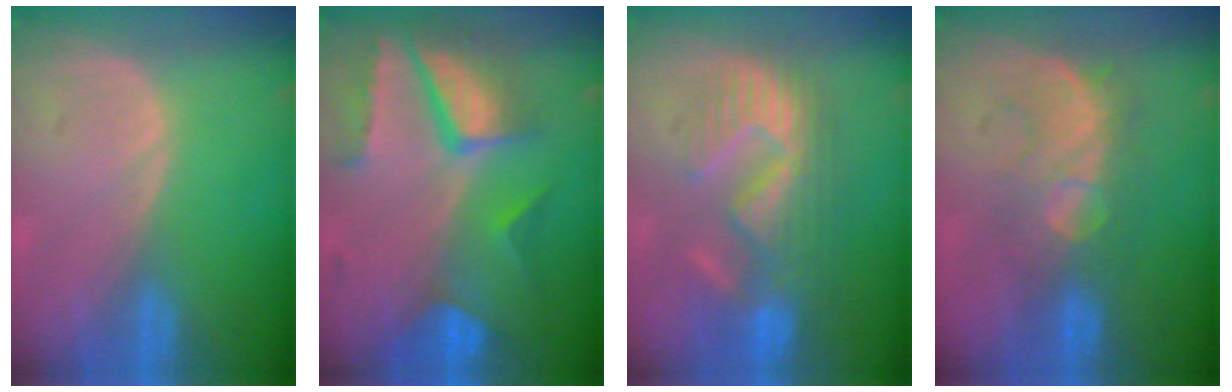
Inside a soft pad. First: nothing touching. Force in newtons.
{"total": 10.4, "press": 8.8, "slide": 5.6}
{"total": 9.6, "press": 9.4, "slide": 2.2}
{"total": 8.3, "press": 7.7, "slide": 3.1}